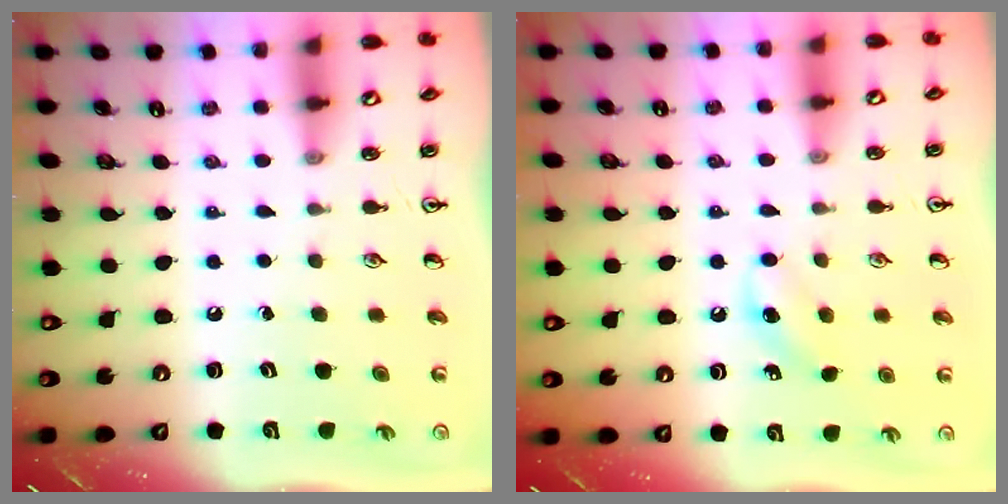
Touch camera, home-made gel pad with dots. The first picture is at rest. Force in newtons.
{"total": 7.0, "press": 6.7, "slide": 2.1}